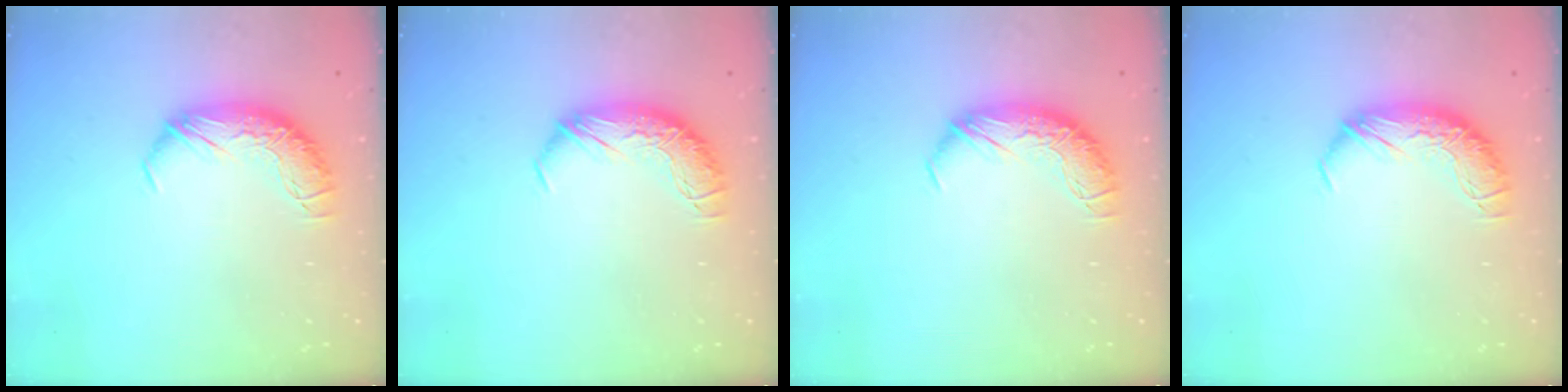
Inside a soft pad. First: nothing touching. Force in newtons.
{"total": 0.0}
{"total": 0.0}
{"total": 0.0}